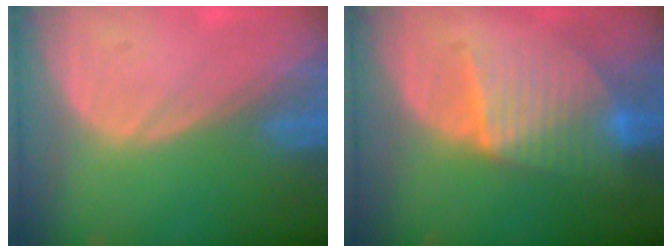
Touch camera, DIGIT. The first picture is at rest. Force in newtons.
{"total": 7.4, "press": 7.4, "slide": 0.2}